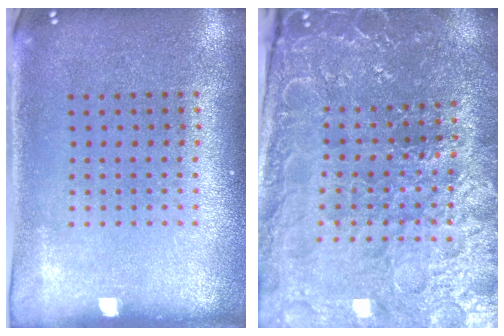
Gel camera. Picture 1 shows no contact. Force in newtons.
{"total": 4.2, "press": 4.1, "slide": 0.9}